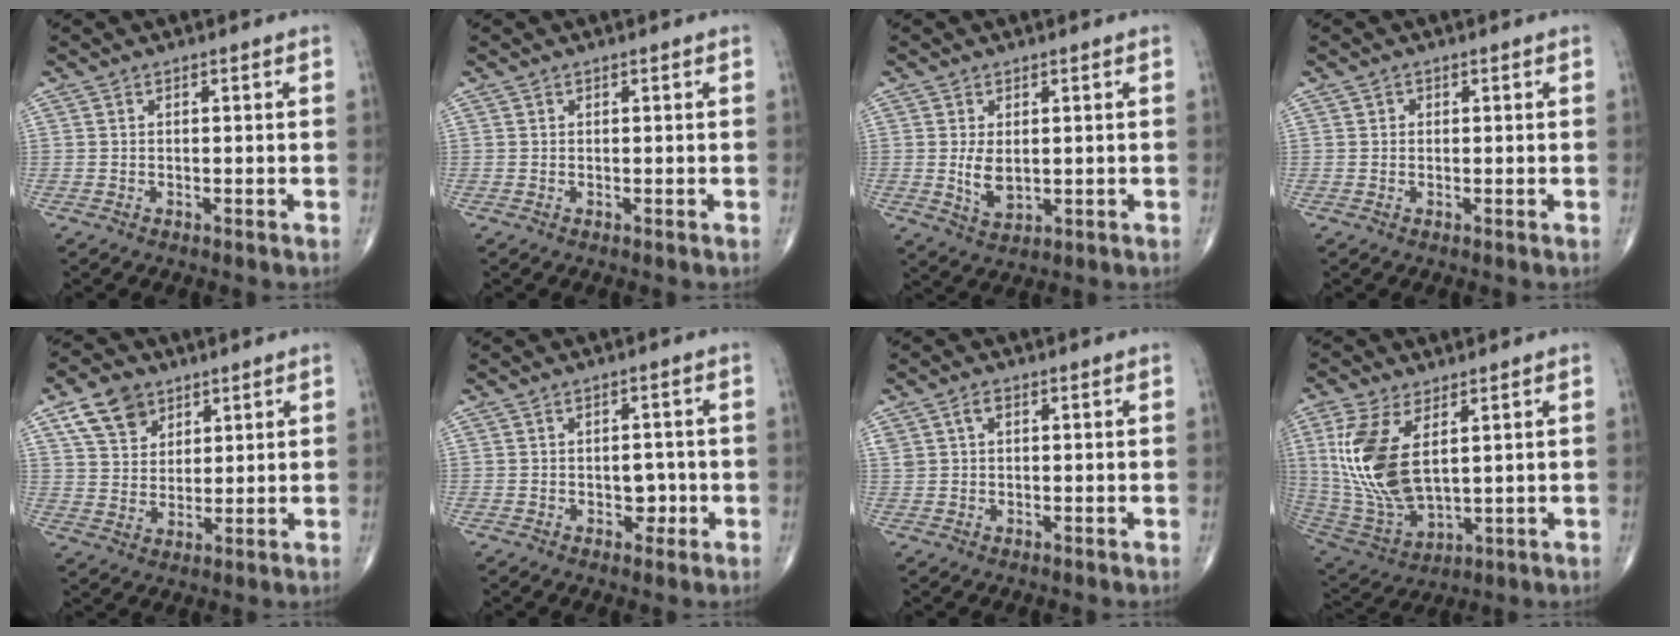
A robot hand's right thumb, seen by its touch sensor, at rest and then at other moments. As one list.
[{"total": 0.0}, {"total": 4.6, "force": [0.3, 2.7, 3.7], "torque": [-0.064, -0.014, 0.015]}, {"total": 0.6, "force": [0.1, 0.6, 0.1], "torque": [0.002, 0.001, 0.002]}, {"total": 8.8, "force": [5.0, 6.1, 3.9], "torque": [-0.050, -0.020, 0.094]}, {"total": 2.0, "force": [-0.5, 1.5, 1.2], "torque": [-0.002, 0.004, -0.008]}, {"total": 2.3, "force": [0.9, 1.6, 1.5], "torque": [-0.029, 0.010, 0.022]}, {"total": 16.2, "force": [4.0, 8.0, 13.5], "torque": [-0.289, -0.020, 0.094]}]